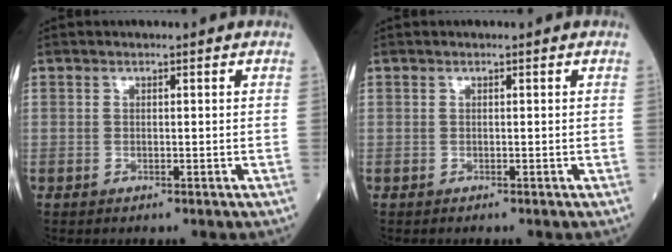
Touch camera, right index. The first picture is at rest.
{"total": 0.0}